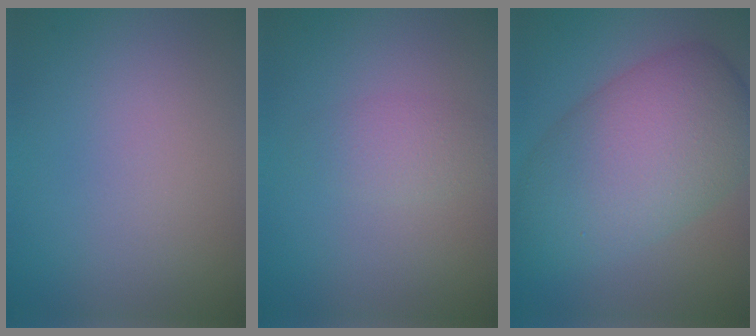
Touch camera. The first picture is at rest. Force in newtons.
{"total": 1.8, "press": 1.8, "slide": 0.1}
{"total": 9.8, "press": 9.8, "slide": 0.1}